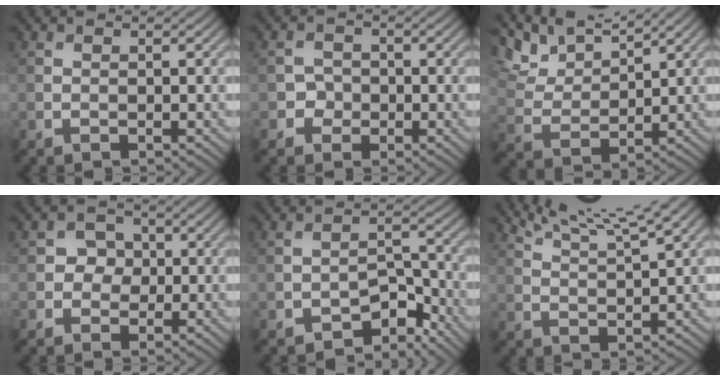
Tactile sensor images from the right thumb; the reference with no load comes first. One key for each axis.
{"total": 2.0, "fx": -0.7, "fy": 1.8, "fz": 0.4, "tx": 0.004, "ty": -0.001, "tz": -0.018}
{"total": 8.6, "fx": 6.8, "fy": 2.3, "fz": 4.6, "tx": -0.114, "ty": 0.008, "tz": 0.123}
{"total": 2.7, "fx": 0.0, "fy": 2.6, "fz": 1.0, "tx": -0.008, "ty": 0.001, "tz": -0.014}
{"total": 4.9, "fx": -3.7, "fy": 2.3, "fz": 2.2, "tx": -0.022, "ty": 0.008, "tz": -0.065}
{"total": 9.2, "fx": 7.4, "fy": 1.0, "fz": 5.5, "tx": -0.115, "ty": 0.017, "tz": 0.119}